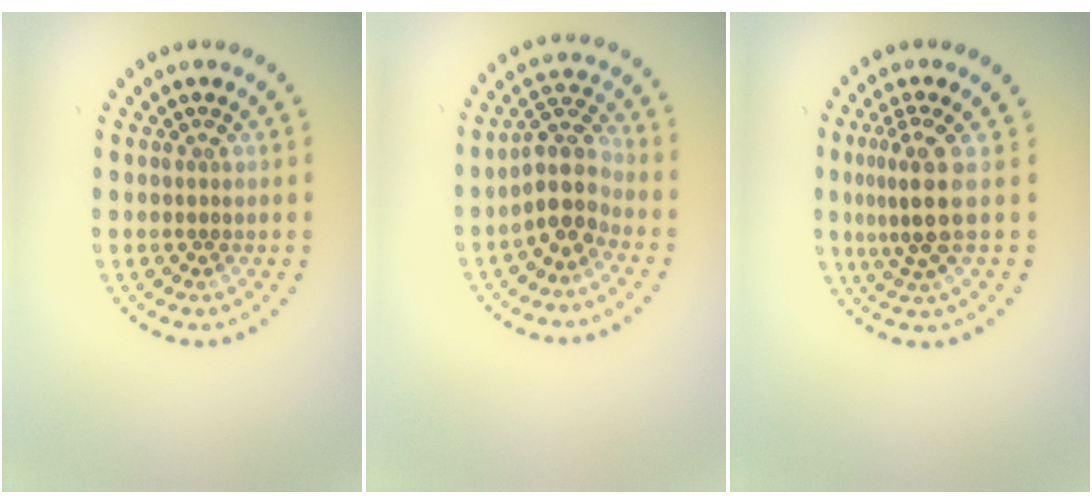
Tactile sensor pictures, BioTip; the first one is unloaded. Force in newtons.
{"total": 3.7, "press": 3.0, "slide": 2.3}
{"total": 3.5, "press": 2.6, "slide": 2.3}